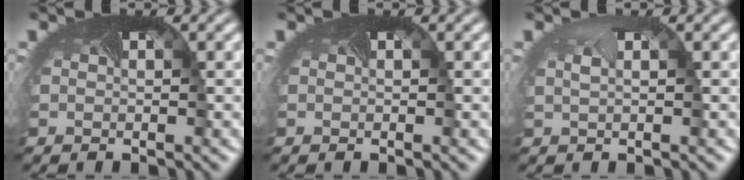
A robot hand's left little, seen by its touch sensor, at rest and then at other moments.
{"total": 0.0}
{"total": 0.8, "force": [0.4, 0.3, 0.6], "torque": [-0.005, 0.010, 0.005]}